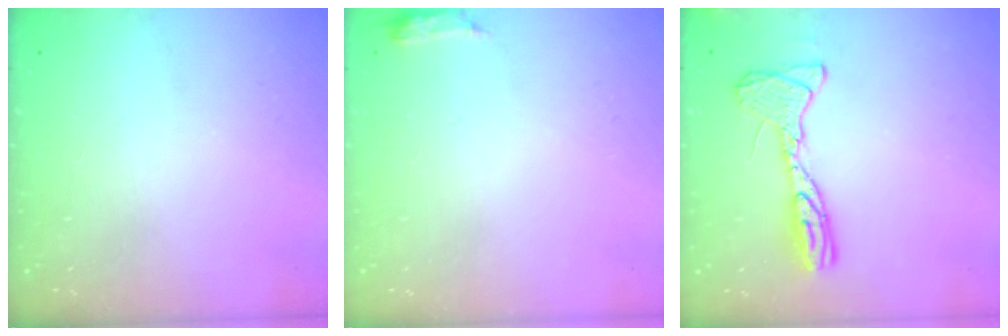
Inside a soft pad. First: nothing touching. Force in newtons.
{"total": 5.1, "press": 5.0, "slide": 0.9}
{"total": 13.8, "press": 13.7, "slide": 1.3}